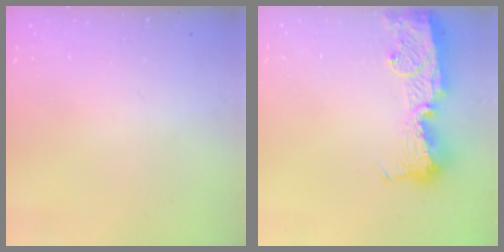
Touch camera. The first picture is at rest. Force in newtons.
{"total": 15.2, "press": 15.1, "slide": 1.2}